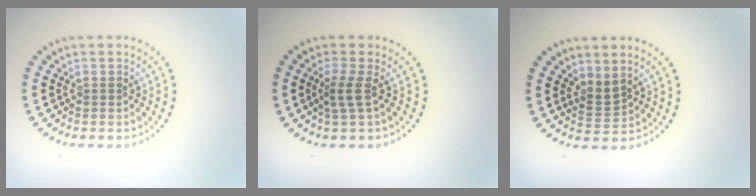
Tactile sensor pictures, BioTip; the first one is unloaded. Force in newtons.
{"total": 1.9, "press": 1.2, "slide": 1.4}
{"total": 1.9, "press": 1.3, "slide": 1.3}